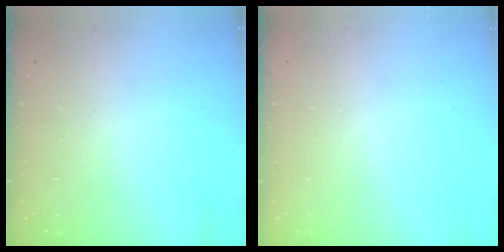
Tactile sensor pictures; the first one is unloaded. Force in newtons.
{"total": 0.0}